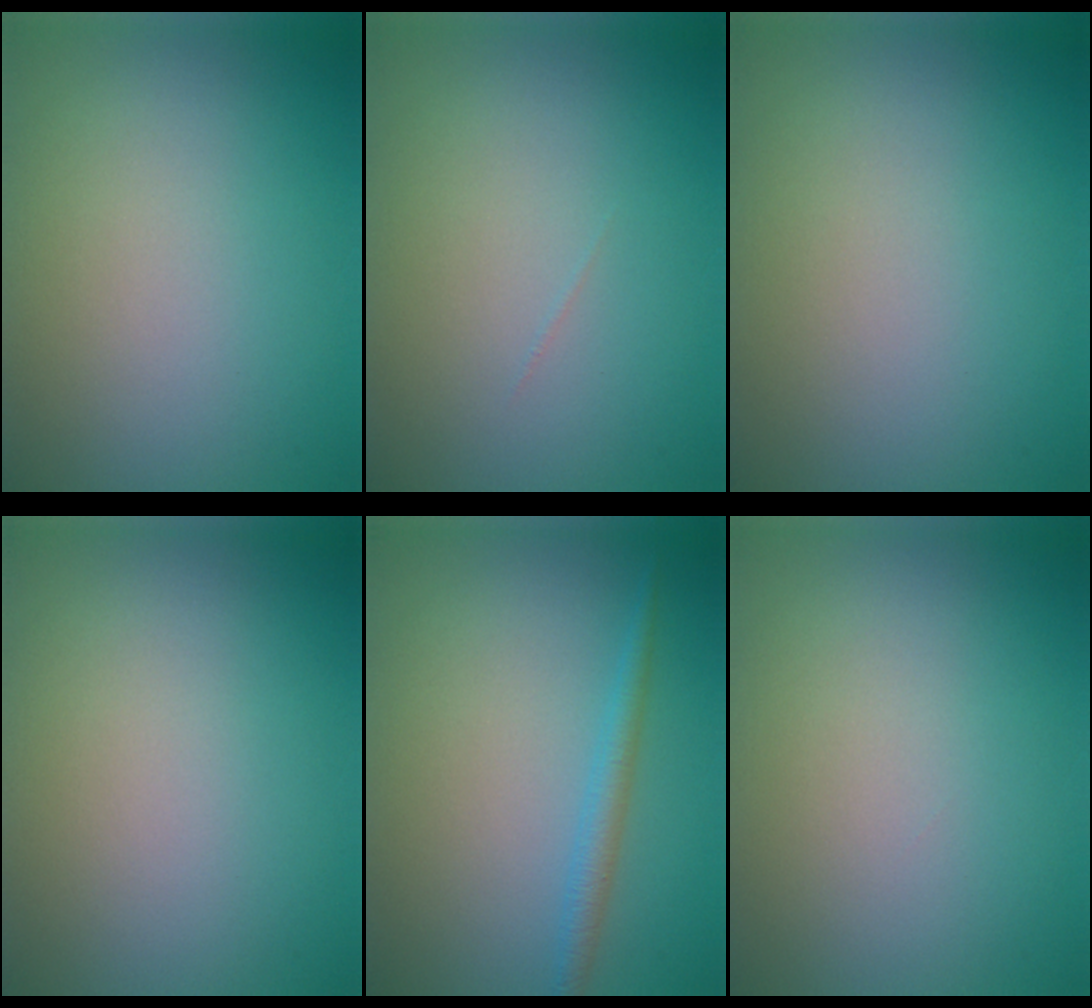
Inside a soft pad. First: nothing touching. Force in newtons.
{"total": 0.0}
{"total": 0.0}
{"total": 0.0}
{"total": 1.8, "press": 1.8, "slide": 0.1}
{"total": 0.0}